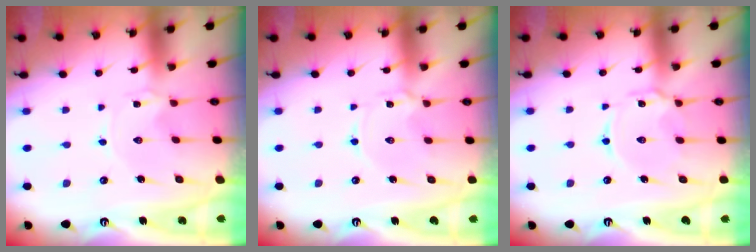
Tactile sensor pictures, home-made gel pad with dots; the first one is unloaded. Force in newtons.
{"total": 2.5, "press": 2.5, "slide": 0.3}
{"total": 4.9, "press": 4.9, "slide": 0.4}